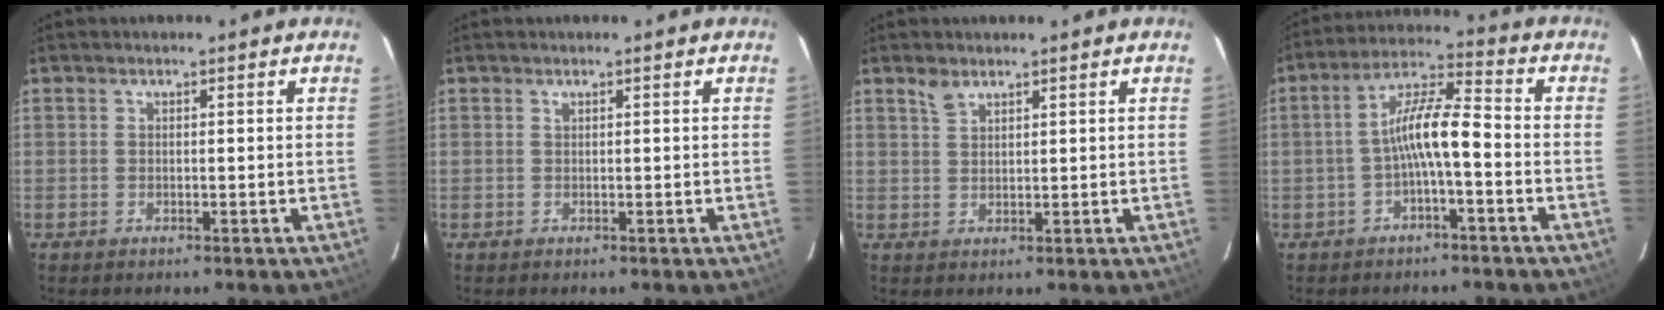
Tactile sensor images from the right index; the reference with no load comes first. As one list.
[{"total": 0.0}, {"total": 2.5, "force": [1.9, 1.1, 1.1], "torque": [-0.018, 0.004, 0.038]}, {"total": 7.8, "force": [-2.5, 1.4, 7.3], "torque": [-0.147, 0.021, -0.043]}]